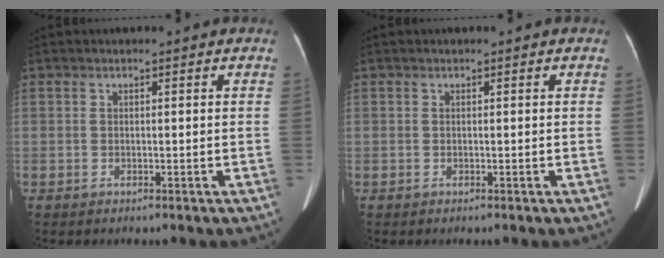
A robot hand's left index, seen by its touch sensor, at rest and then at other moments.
{"total": 0.0}